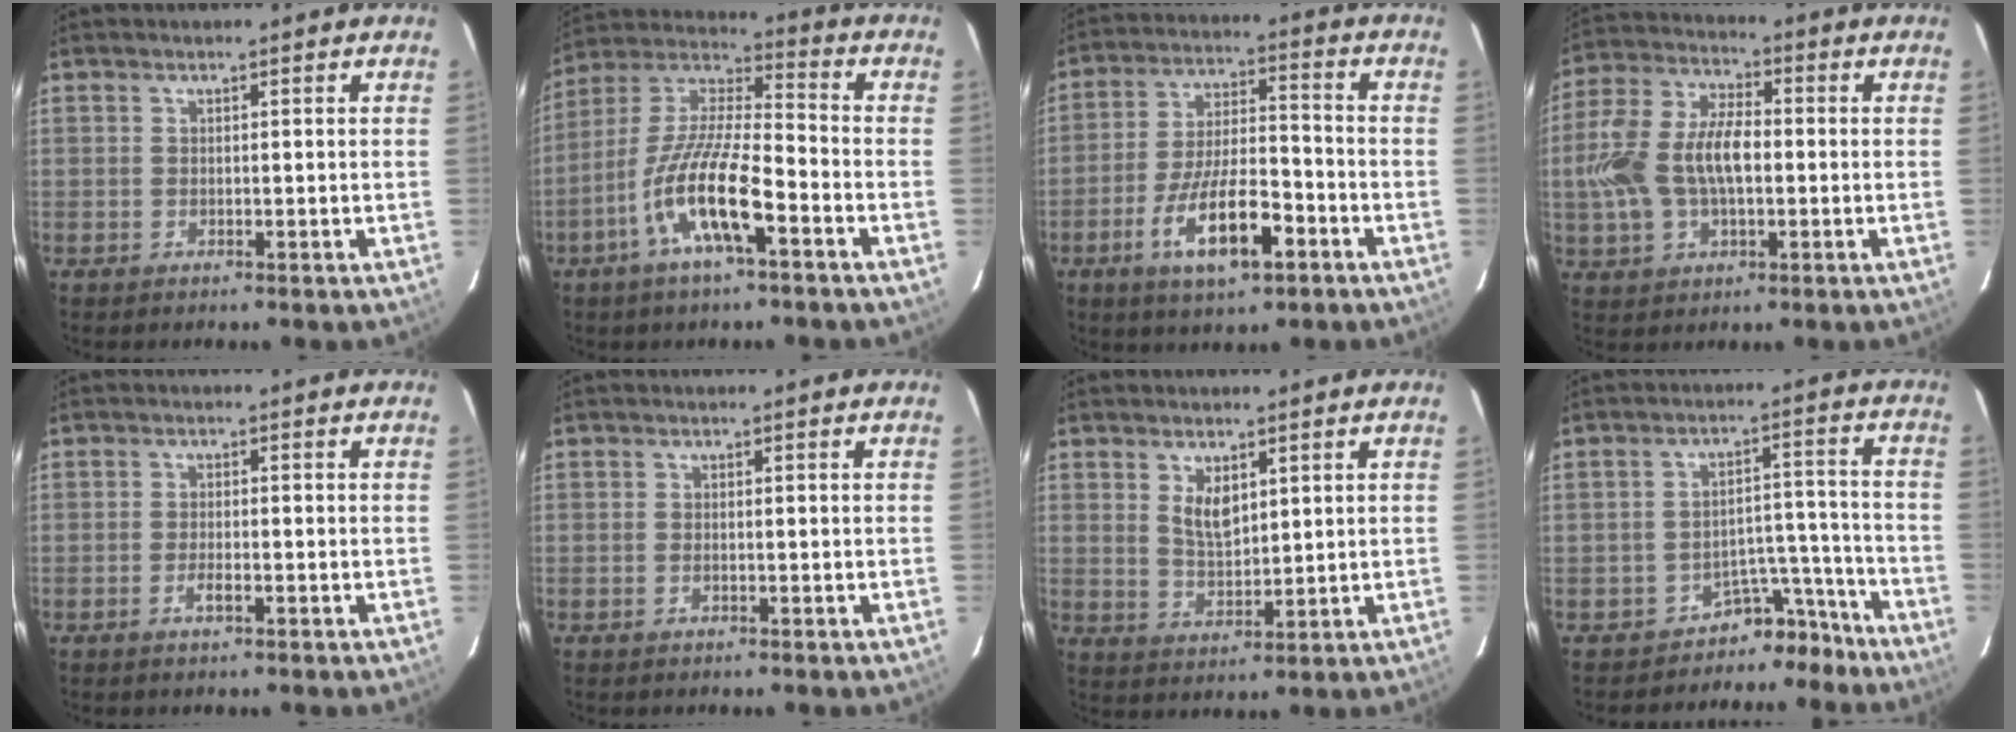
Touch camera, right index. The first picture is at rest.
{"total": 14.7, "force": [-6.8, 3.2, 12.7], "torque": [-0.256, -0.008, -0.135]}
{"total": 13.5, "force": [-6.5, 4.4, 11.0], "torque": [-0.213, -0.005, -0.108]}
{"total": 14.3, "force": [-1.0, 7.9, 11.8], "torque": [-0.254, 0.015, -0.019]}
{"total": 2.2, "force": [-1.2, 0.6, 1.8], "torque": [-0.042, 0.000, -0.024]}
{"total": 0.8, "force": [-0.4, 0.4, 0.6], "torque": [-0.013, 0.000, -0.007]}
{"total": 5.3, "force": [2.2, 2.7, 4.0], "torque": [-0.067, -0.003, 0.047]}
{"total": 7.6, "force": [-6.4, 4.1, -0.4], "torque": [0.019, 0.048, -0.088]}